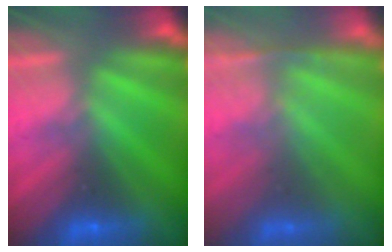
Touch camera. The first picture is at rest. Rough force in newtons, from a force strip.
{"total": 1.4}